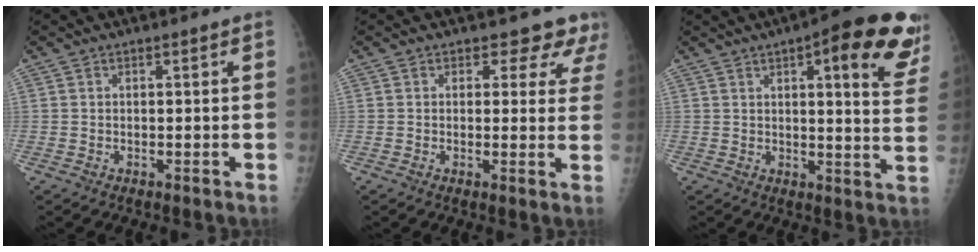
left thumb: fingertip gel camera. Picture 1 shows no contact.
{"total": 6.1, "force": [5.0, 3.4, 0.9], "torque": [0.034, -0.021, 0.032]}
{"total": 18.4, "force": [9.6, 4.9, 14.9], "torque": [-0.158, -0.033, 0.105]}